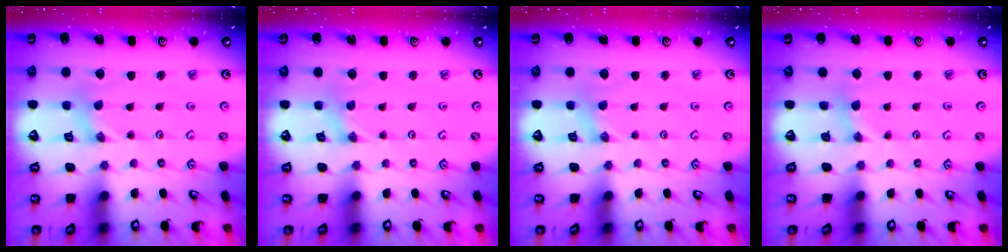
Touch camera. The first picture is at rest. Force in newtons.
{"total": 0.0}
{"total": 0.0}
{"total": 2.1, "press": 2.0, "slide": 0.3}